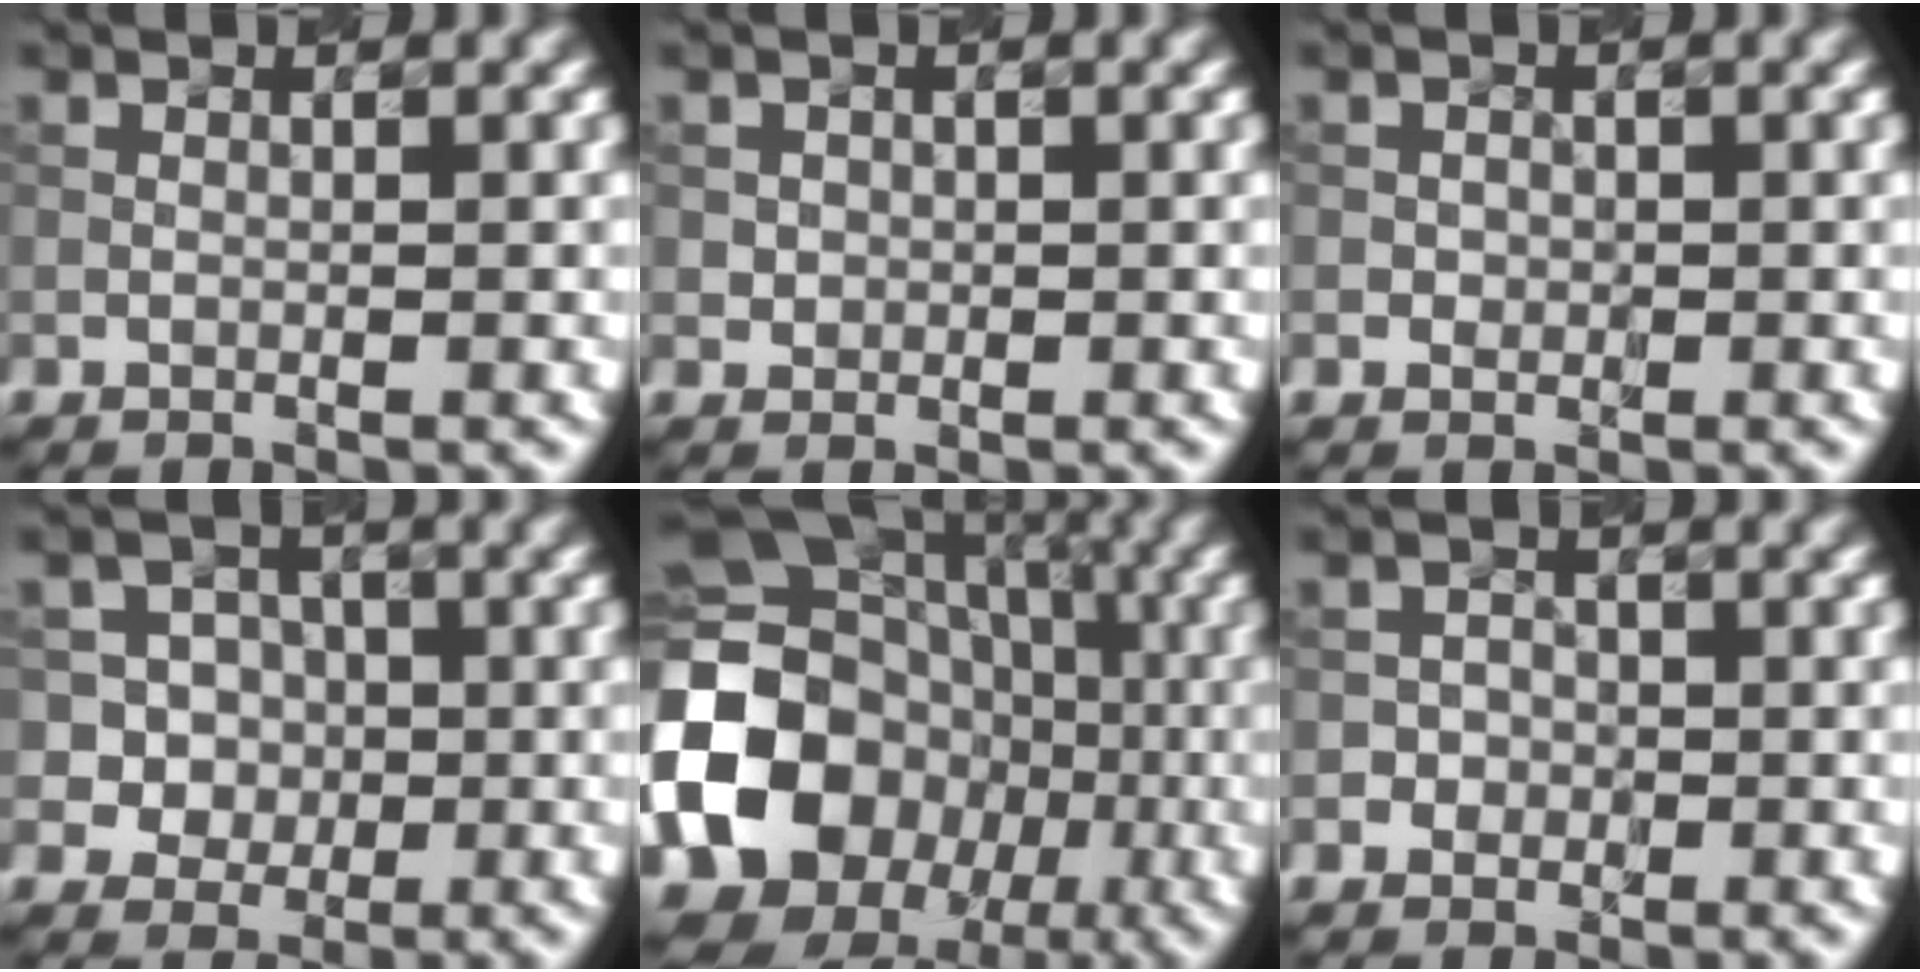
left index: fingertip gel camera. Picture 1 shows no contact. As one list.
[{"total": 1.1, "force": [0.1, 1.1, 0.2], "torque": [0.004, -0.003, 0.006]}, {"total": 0.9, "force": [-0.1, 0.9, 0.3], "torque": [0.000, -0.003, -0.003]}, {"total": 5.5, "force": [0.2, 5.4, 1.4], "torque": [-0.018, 0.024, -0.005]}, {"total": 18.3, "force": [-4.3, 15.4, 9.0], "torque": [-0.194, -0.003, -0.091]}, {"total": 1.7, "force": [-0.4, 1.7, 0.3], "torque": [0.013, 0.000, -0.015]}]